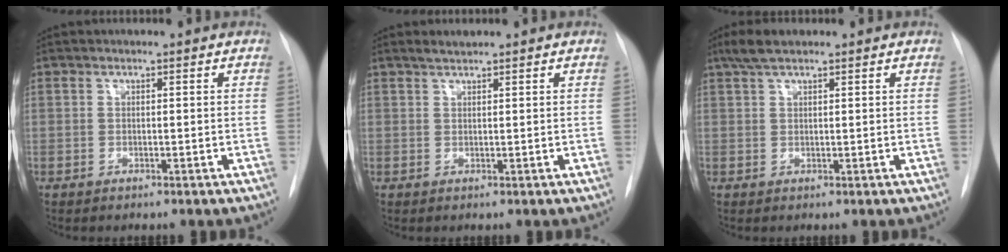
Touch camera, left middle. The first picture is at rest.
{"total": 1.3, "force": [1.2, 0.2, 0.5], "torque": [-0.011, 0.004, 0.025]}
{"total": 3.4, "force": [2.5, 1.0, 2.1], "torque": [-0.050, 0.013, 0.049]}